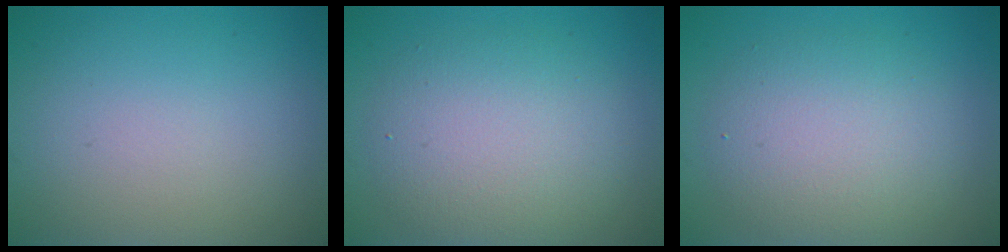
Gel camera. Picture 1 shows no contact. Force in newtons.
{"total": 5.7, "press": 5.7, "slide": 0.2}
{"total": 5.1, "press": 5.0, "slide": 0.4}